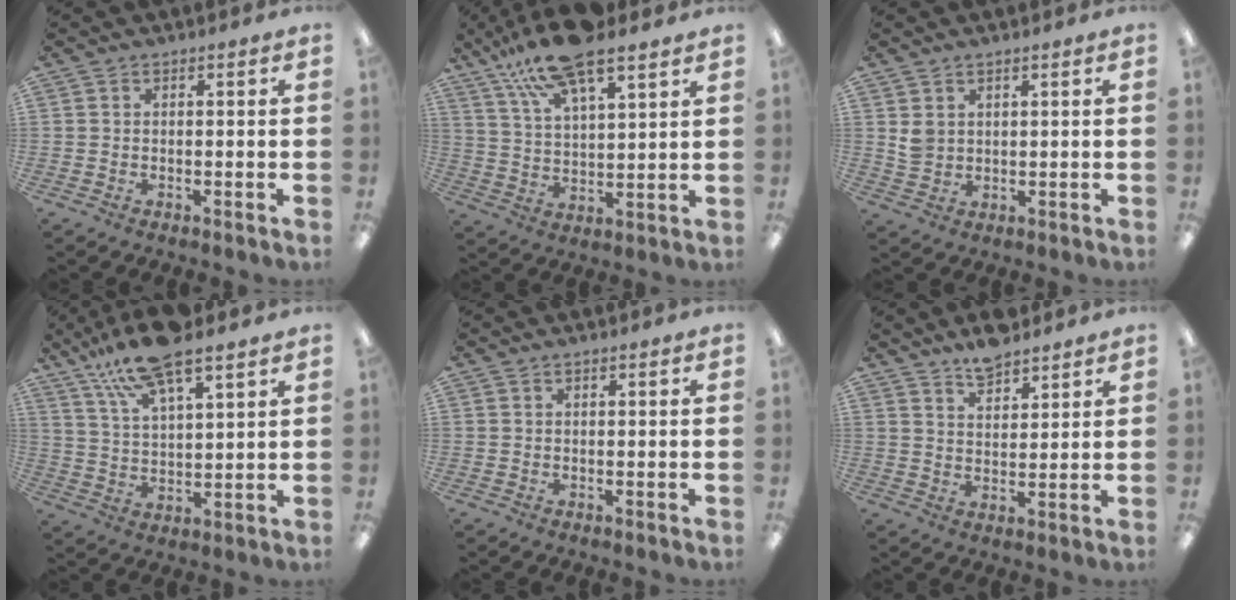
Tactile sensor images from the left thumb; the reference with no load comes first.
{"total": 15.0, "force": [11.5, 4.3, 8.6], "torque": [-0.170, -0.044, 0.201]}
{"total": 3.1, "force": [1.5, 2.4, 1.3], "torque": [-0.029, 0.001, 0.029]}
{"total": 13.9, "force": [10.6, 3.7, 8.1], "torque": [-0.166, -0.039, 0.190]}
{"total": 0.0}
{"total": 6.3, "force": [5.5, 2.3, 2.1], "torque": [-0.037, -0.029, 0.101]}